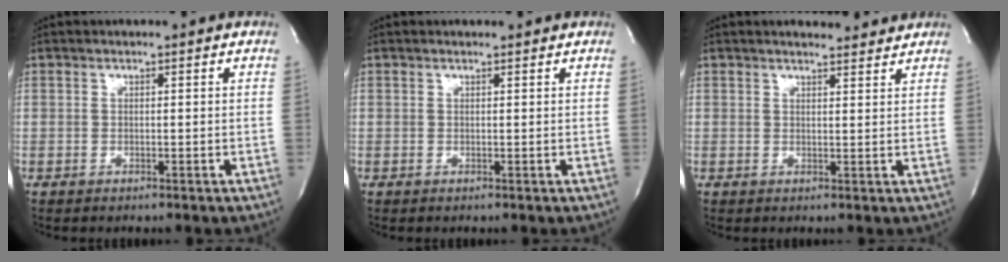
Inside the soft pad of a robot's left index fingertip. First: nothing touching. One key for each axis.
{"total": 0.9, "fx": 0.9, "fy": 0.1, "fz": 0.1, "tx": -0.011, "ty": 0.005, "tz": 0.014}
{"total": 5.5, "fx": 5.1, "fy": 1.2, "fz": 1.7, "tx": -0.027, "ty": 0.004, "tz": 0.063}